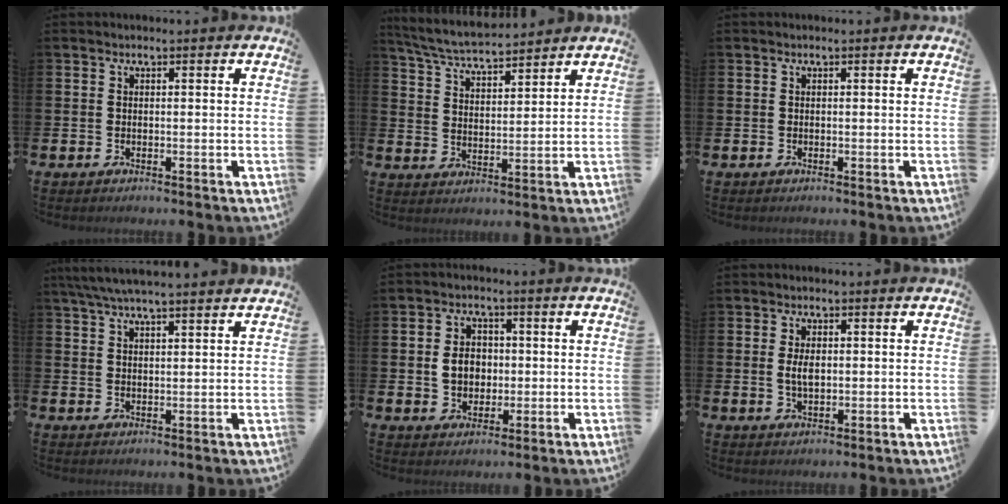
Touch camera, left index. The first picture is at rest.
{"total": 5.8, "force": [5.6, 0.6, 1.3], "torque": [-0.051, -0.030, 0.100]}
{"total": 0.0}
{"total": 5.2, "force": [4.8, 0.2, 2.1], "torque": [-0.051, -0.012, 0.086]}
{"total": 4.5, "force": [0.1, 3.7, 2.5], "torque": [-0.041, 0.007, -0.005]}
{"total": 3.0, "force": [0.3, 1.6, 2.5], "torque": [-0.043, 0.004, 0.002]}